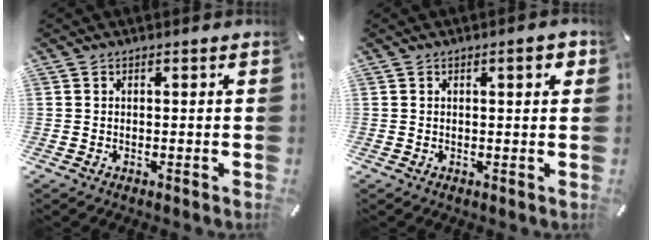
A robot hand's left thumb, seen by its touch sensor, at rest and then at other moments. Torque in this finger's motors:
{"motor_torque": [0.85, 0.85, 0.26, -0.31, 0.14]}